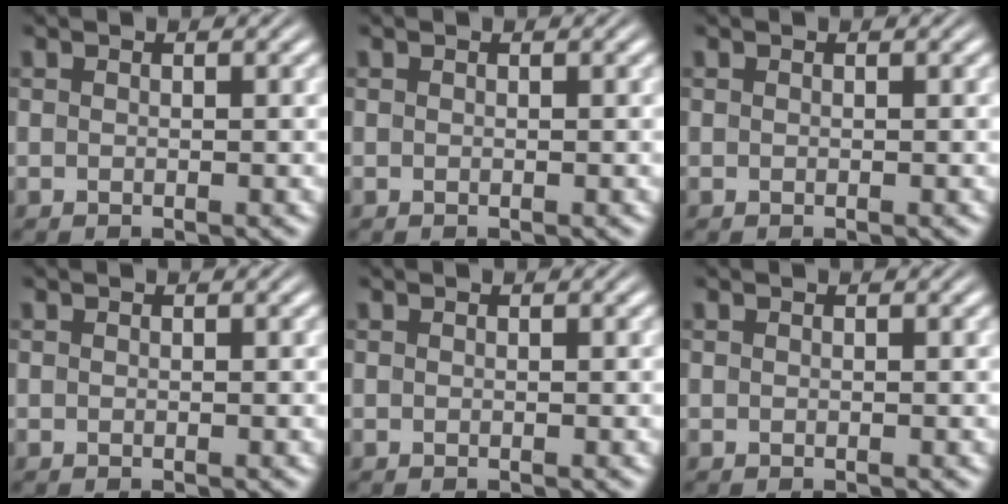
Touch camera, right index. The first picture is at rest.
{"total": 0.0}
{"total": 0.0}
{"total": 0.0}
{"total": 0.0}
{"total": 0.0}